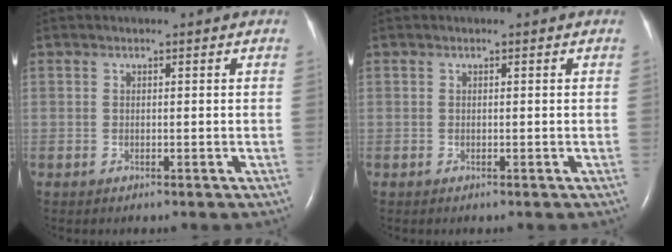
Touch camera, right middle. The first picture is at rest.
{"total": 0.0}